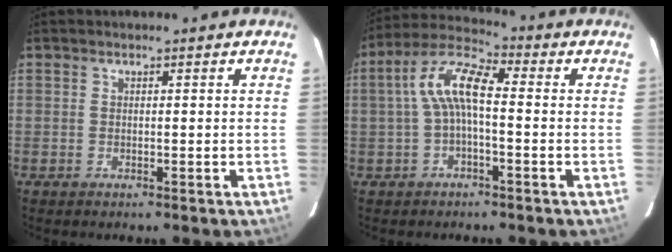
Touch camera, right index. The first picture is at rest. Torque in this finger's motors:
{"motor_torque": [0.75, -0.37, 0.66, 0.18]}